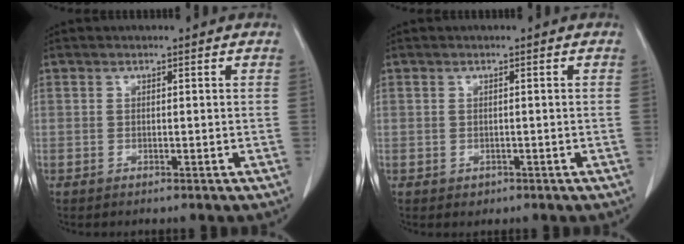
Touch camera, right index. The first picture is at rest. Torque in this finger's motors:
{"motor_torque": [-0.21, 0.01, -0.28, -0.11]}